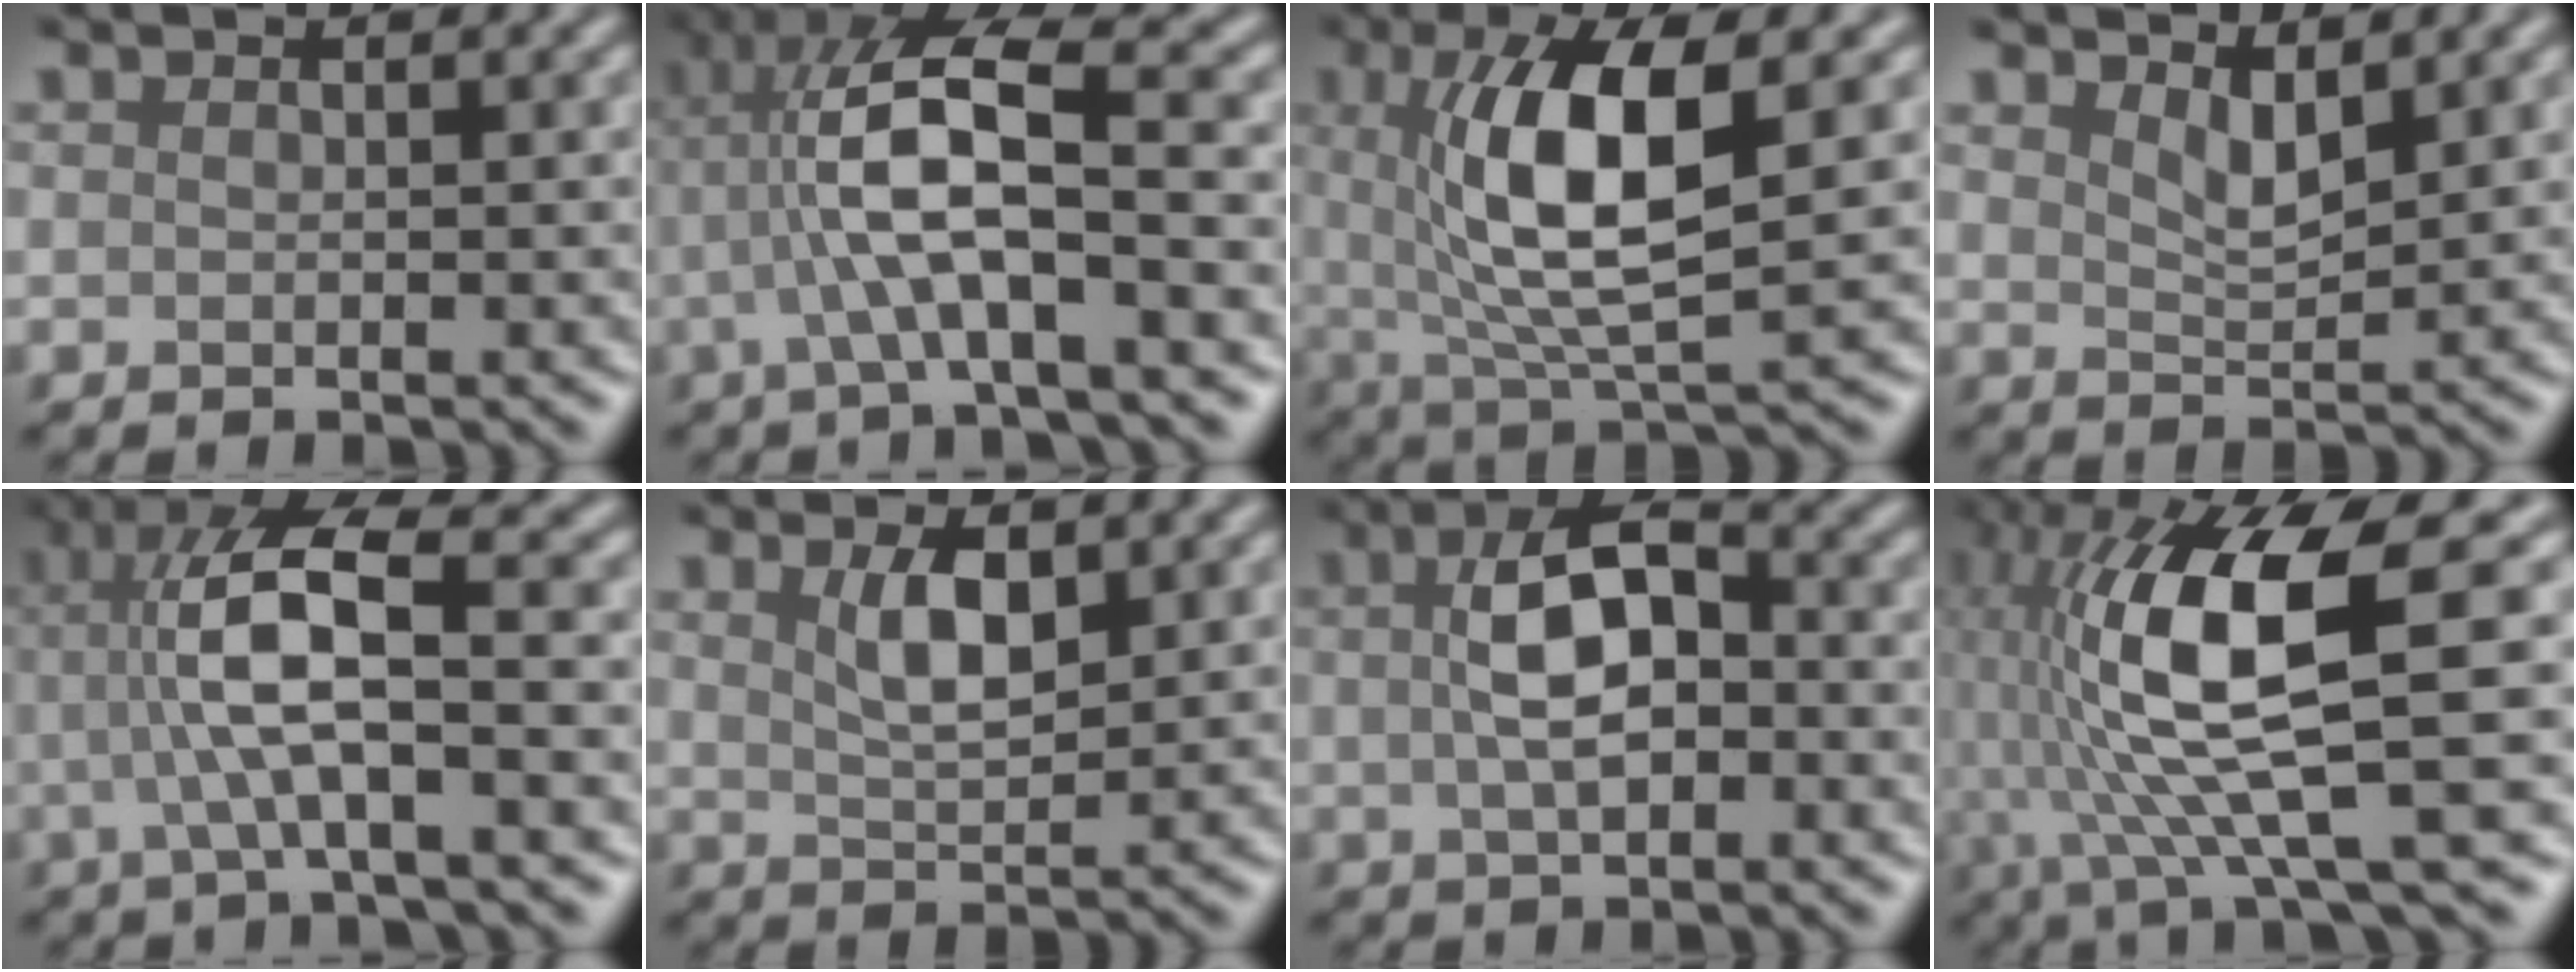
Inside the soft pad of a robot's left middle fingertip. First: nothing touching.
{"total": 8.1, "force": [-0.5, 1.9, 7.8], "torque": [-0.150, 0.020, -0.014]}
{"total": 9.2, "force": [1.7, 2.7, 8.6], "torque": [-0.153, -0.005, 0.034]}
{"total": 2.5, "force": [1.7, 0.8, 1.7], "torque": [-0.034, -0.010, 0.032]}
{"total": 7.4, "force": [0.0, 1.6, 7.2], "torque": [-0.139, 0.016, -0.002]}
{"total": 3.2, "force": [1.4, 1.1, 2.6], "torque": [-0.052, -0.002, 0.029]}
{"total": 5.8, "force": [0.4, 2.9, 5.1], "torque": [-0.093, 0.012, 0.002]}
{"total": 13.0, "force": [1.0, 3.1, 12.6], "torque": [-0.240, -0.004, 0.024]}